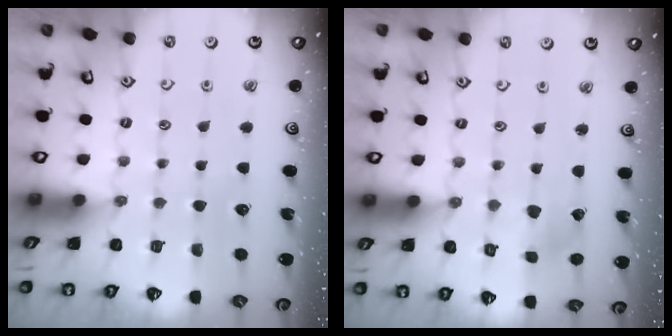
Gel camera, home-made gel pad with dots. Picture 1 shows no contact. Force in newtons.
{"total": 2.2, "press": 2.2, "slide": 0.2}